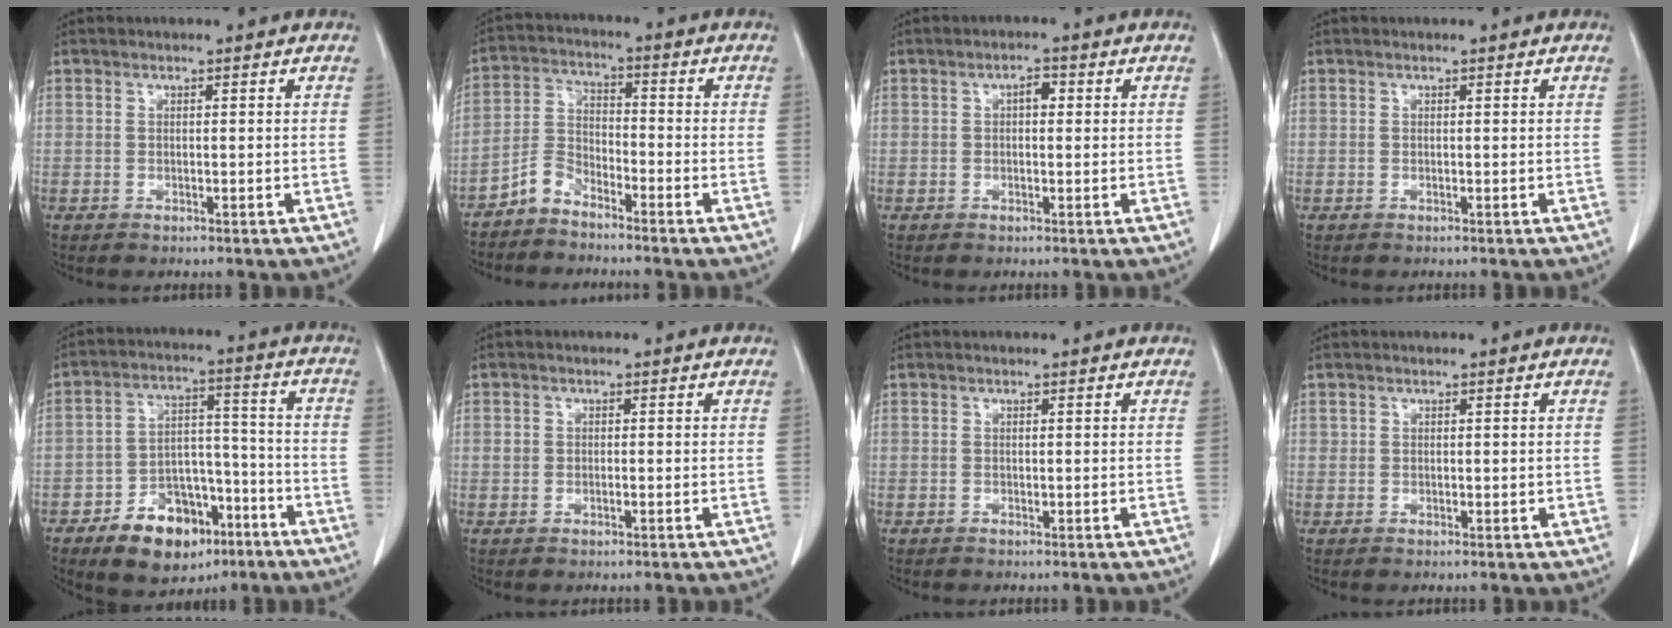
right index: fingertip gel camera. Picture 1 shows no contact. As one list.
[{"total": 4.6, "force": [-4.0, 1.9, 1.4], "torque": [-0.028, 0.000, -0.084]}, {"total": 2.0, "force": [0.4, 1.0, 1.7], "torque": [-0.024, 0.008, 0.003]}, {"total": 0.0}, {"total": 12.9, "force": [-7.6, 7.3, 7.5], "torque": [-0.113, 0.023, -0.116]}, {"total": 1.4, "force": [-0.1, 1.0, 1.0], "torque": [-0.019, 0.004, 0.000]}, {"total": 0.0}, {"total": 0.9, "force": [0.4, 0.8, 0.3], "torque": [0.004, 0.000, 0.005]}]